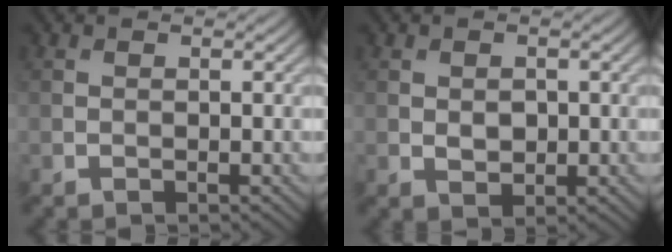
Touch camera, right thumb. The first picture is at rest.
{"total": 1.9, "force": [0.0, 1.4, 1.3], "torque": [-0.027, -0.006, 0.004]}